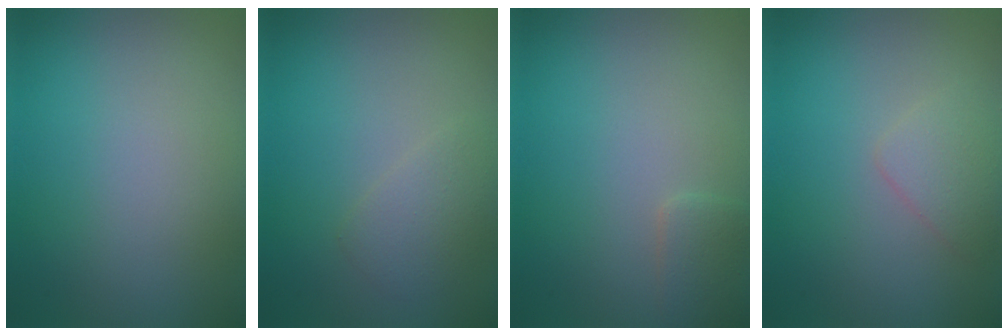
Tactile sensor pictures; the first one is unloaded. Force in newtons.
{"total": 1.7, "press": 1.7, "slide": 0.1}
{"total": 1.6, "press": 1.6, "slide": 0.1}
{"total": 1.7, "press": 1.7, "slide": 0.0}